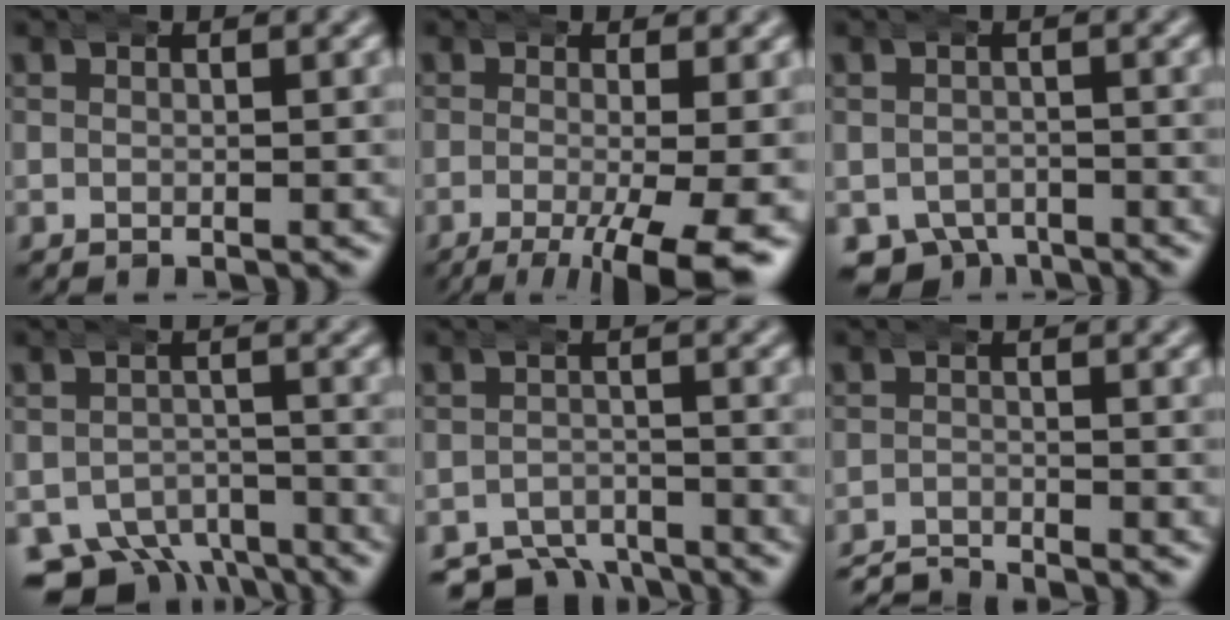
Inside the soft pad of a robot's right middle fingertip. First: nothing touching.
{"total": 8.2, "force": [-4.3, 2.6, 6.4], "torque": [-0.089, -0.029, -0.056]}
{"total": 5.8, "force": [-4.1, 3.7, 1.6], "torque": [-0.031, -0.030, -0.055]}
{"total": 7.5, "force": [-5.2, 4.7, 2.6], "torque": [-0.050, -0.041, -0.077]}
{"total": 6.2, "force": [-5.2, 2.9, 1.5], "torque": [-0.013, -0.027, -0.081]}
{"total": 3.0, "force": [-3.0, 0.5, 0.1], "torque": [-0.007, -0.013, -0.052]}